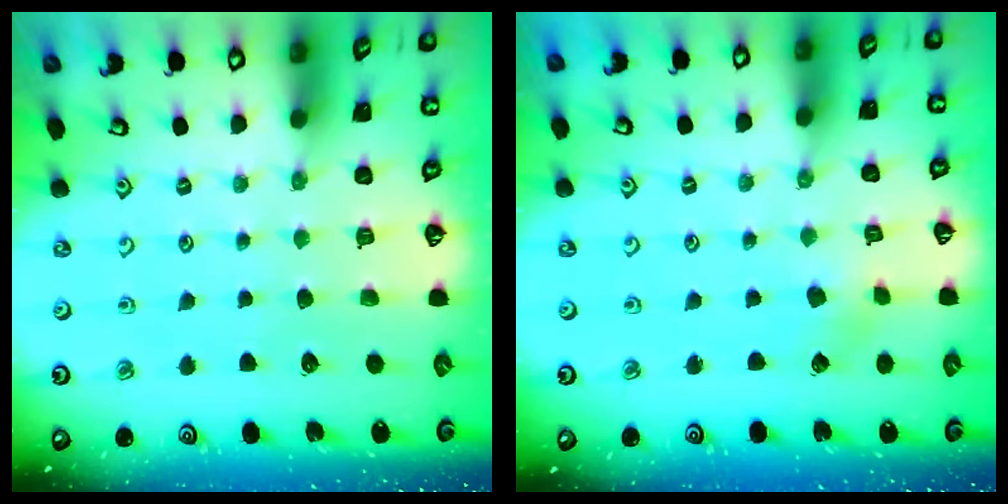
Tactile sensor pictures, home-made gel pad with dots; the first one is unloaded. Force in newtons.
{"total": 2.3, "press": 2.1, "slide": 0.7}